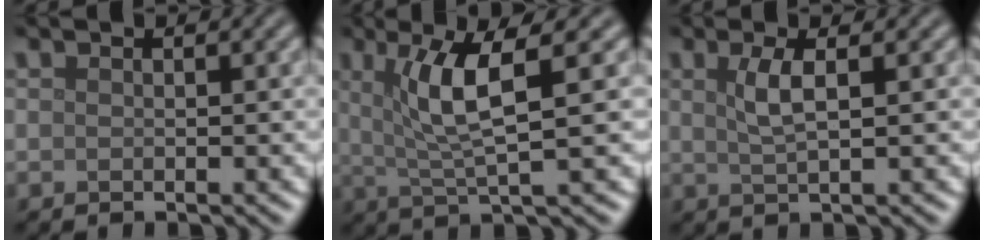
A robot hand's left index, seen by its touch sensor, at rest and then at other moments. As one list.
[{"total": 5.4, "force": [1.6, 0.9, 5.1], "torque": [-0.094, 0.003, 0.034]}, {"total": 2.6, "force": [0.8, 0.7, 2.4], "torque": [-0.043, 0.000, 0.013]}]